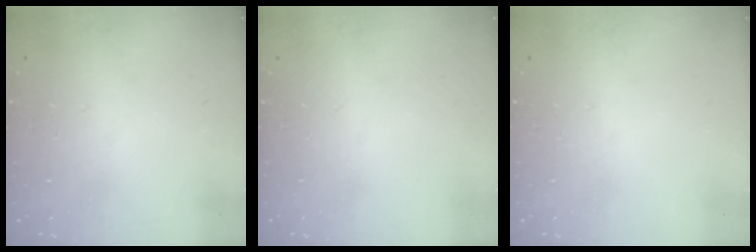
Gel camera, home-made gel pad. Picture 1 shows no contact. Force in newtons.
{"total": 0.0}
{"total": 0.0}